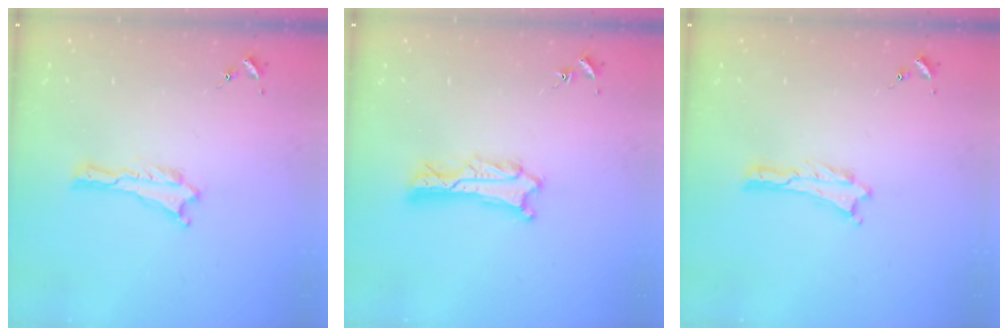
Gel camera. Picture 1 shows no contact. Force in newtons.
{"total": 2.2, "press": 2.2, "slide": 0.2}
{"total": 0.0}